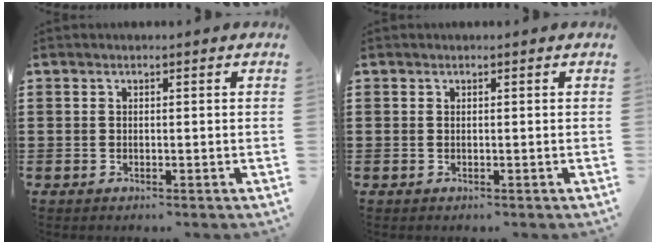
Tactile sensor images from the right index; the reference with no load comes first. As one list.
[{"total": 0.0}]